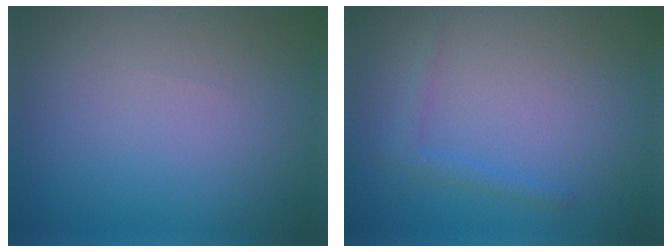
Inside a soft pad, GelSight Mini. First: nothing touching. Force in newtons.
{"total": 1.3, "press": 1.3, "slide": 0.1}